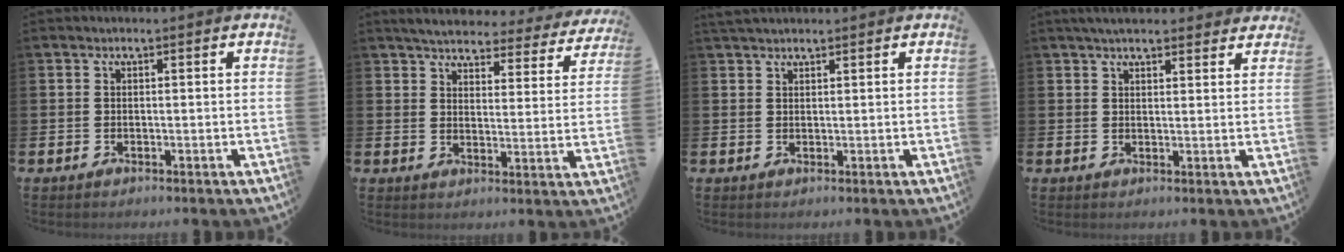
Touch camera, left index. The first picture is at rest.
{"total": 4.5, "force": [4.3, 0.8, 0.9], "torque": [-0.038, -0.031, 0.071]}
{"total": 1.9, "force": [1.8, 0.5, 0.5], "torque": [-0.004, -0.002, 0.031]}
{"total": 3.6, "force": [3.3, 0.8, 1.1], "torque": [-0.028, -0.007, 0.061]}